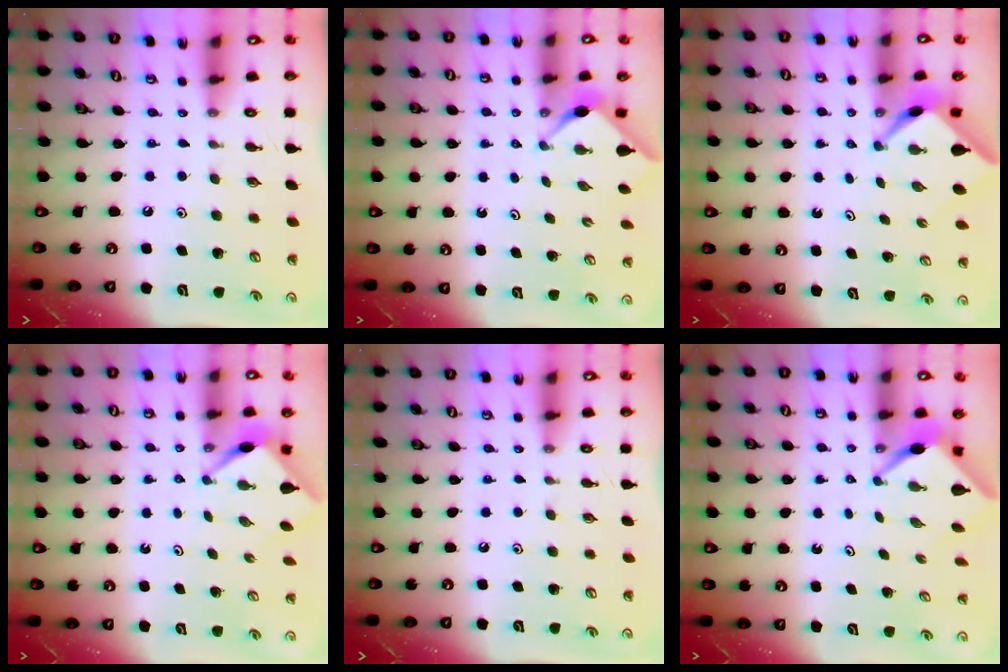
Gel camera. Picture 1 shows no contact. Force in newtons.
{"total": 3.0, "press": 3.0, "slide": 0.3}
{"total": 2.8, "press": 2.8, "slide": 0.3}
{"total": 3.0, "press": 3.0, "slide": 0.3}
{"total": 0.0}
{"total": 3.3, "press": 3.3, "slide": 0.2}